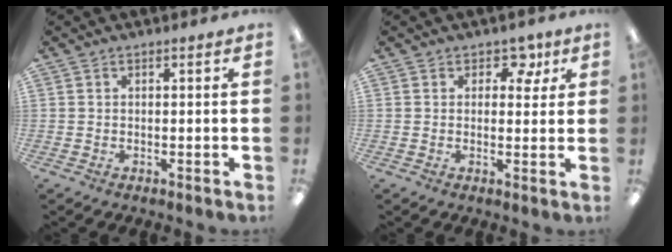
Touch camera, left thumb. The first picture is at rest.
{"total": 5.3, "force": [2.5, 3.9, 2.6], "torque": [-0.020, -0.003, 0.039]}